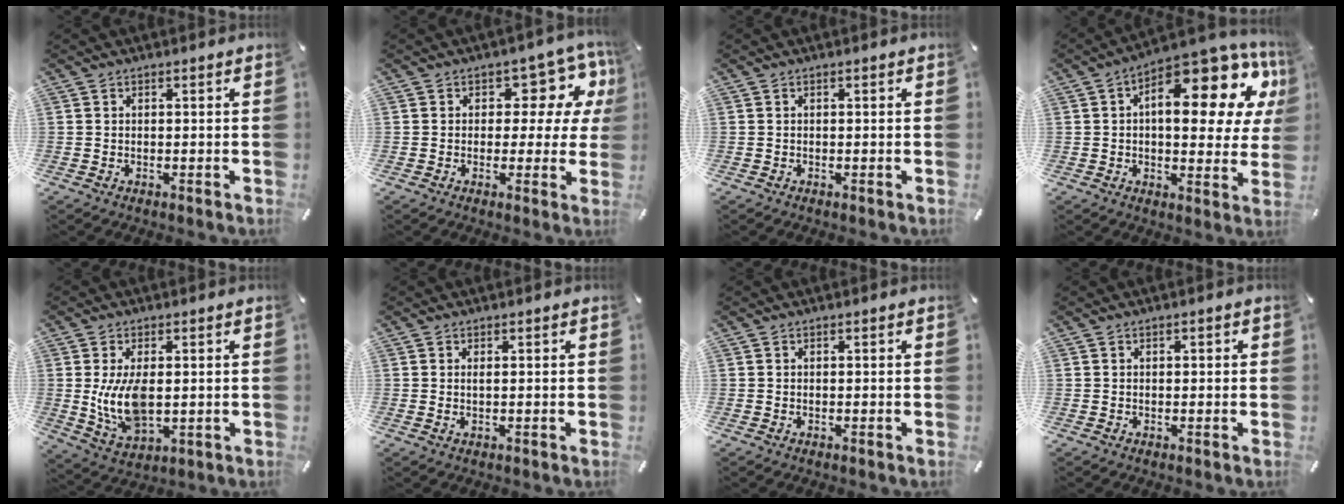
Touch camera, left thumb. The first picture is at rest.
{"total": 9.6, "force": [3.8, 6.2, 6.2], "torque": [-0.066, -0.033, 0.064]}
{"total": 0.0}
{"total": 19.2, "force": [8.4, 8.0, 15.2], "torque": [-0.216, -0.068, 0.132]}
{"total": 9.7, "force": [0.4, 5.2, 8.2], "torque": [-0.193, -0.015, 0.000]}
{"total": 1.2, "force": [0.4, 0.1, 1.1], "torque": [-0.023, -0.002, 0.006]}
{"total": 0.0}
{"total": 0.6, "force": [0.0, 0.4, 0.4], "torque": [-0.008, 0.001, -0.001]}